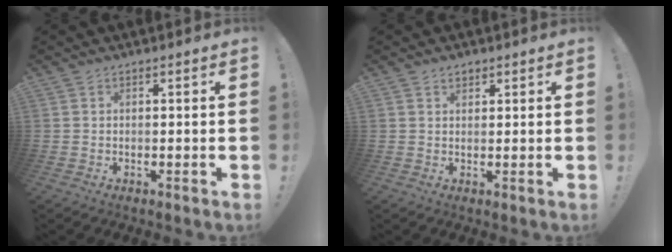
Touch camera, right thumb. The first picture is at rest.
{"total": 1.7, "force": [1.2, 1.1, 0.5], "torque": [0.002, -0.006, 0.020]}